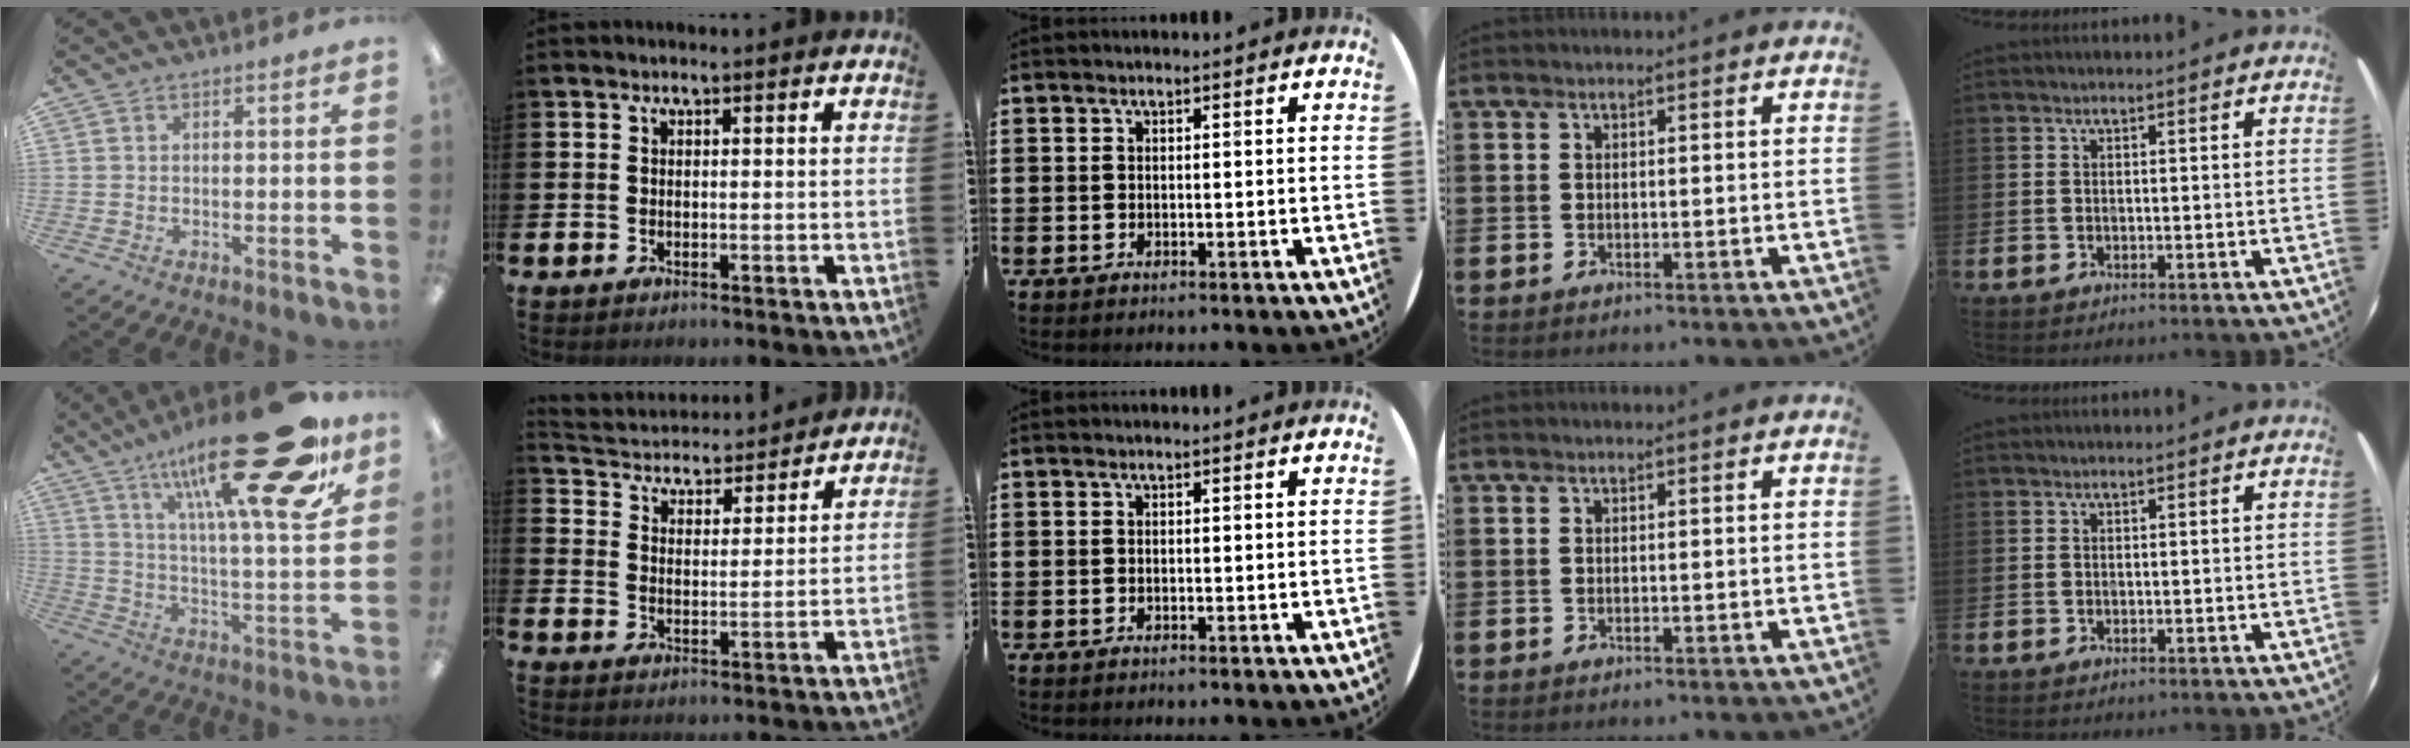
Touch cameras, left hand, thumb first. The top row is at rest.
{"thumb": {"total": 30.3, "force": [18.4, 8.5, 22.5], "torque": [-0.345, -0.106, 0.288]}, "index": {"total": 4.1, "force": [3.9, 1.2, -0.1], "torque": [-0.022, -0.041, 0.061]}}